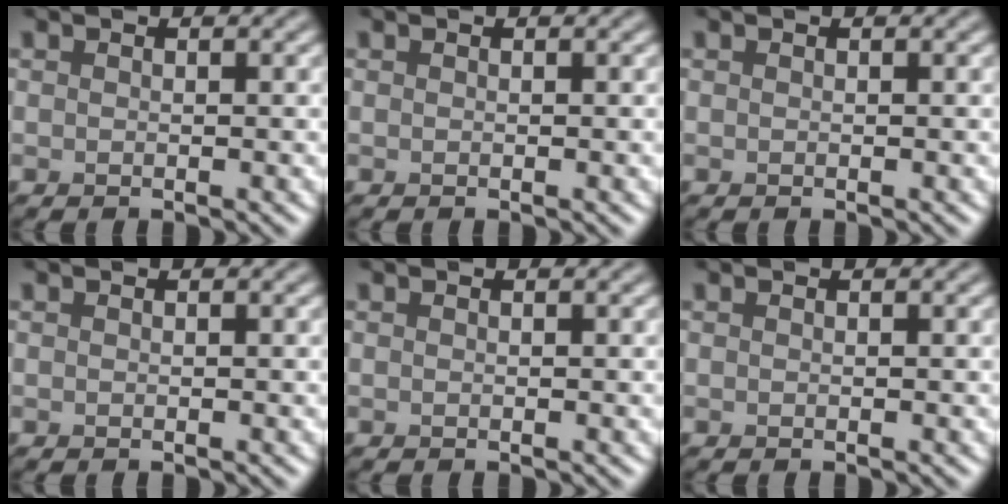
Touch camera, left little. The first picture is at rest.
{"total": 0.0}
{"total": 0.0}
{"total": 0.0}
{"total": 0.0}
{"total": 0.0}